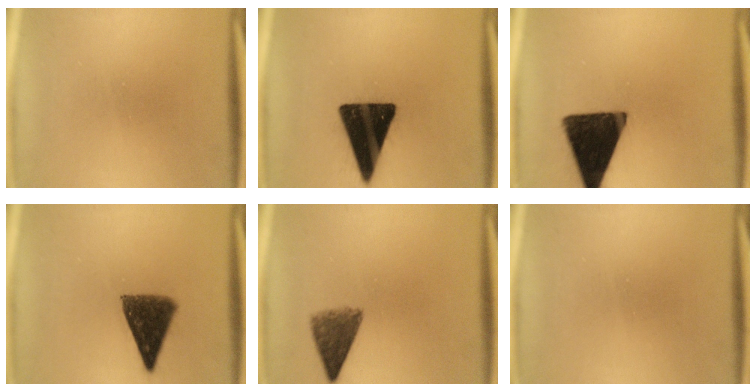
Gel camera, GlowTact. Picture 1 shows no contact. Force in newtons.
{"total": 18.6}
{"total": 17.4}
{"total": 9.9}
{"total": 5.8}
{"total": 0.0}